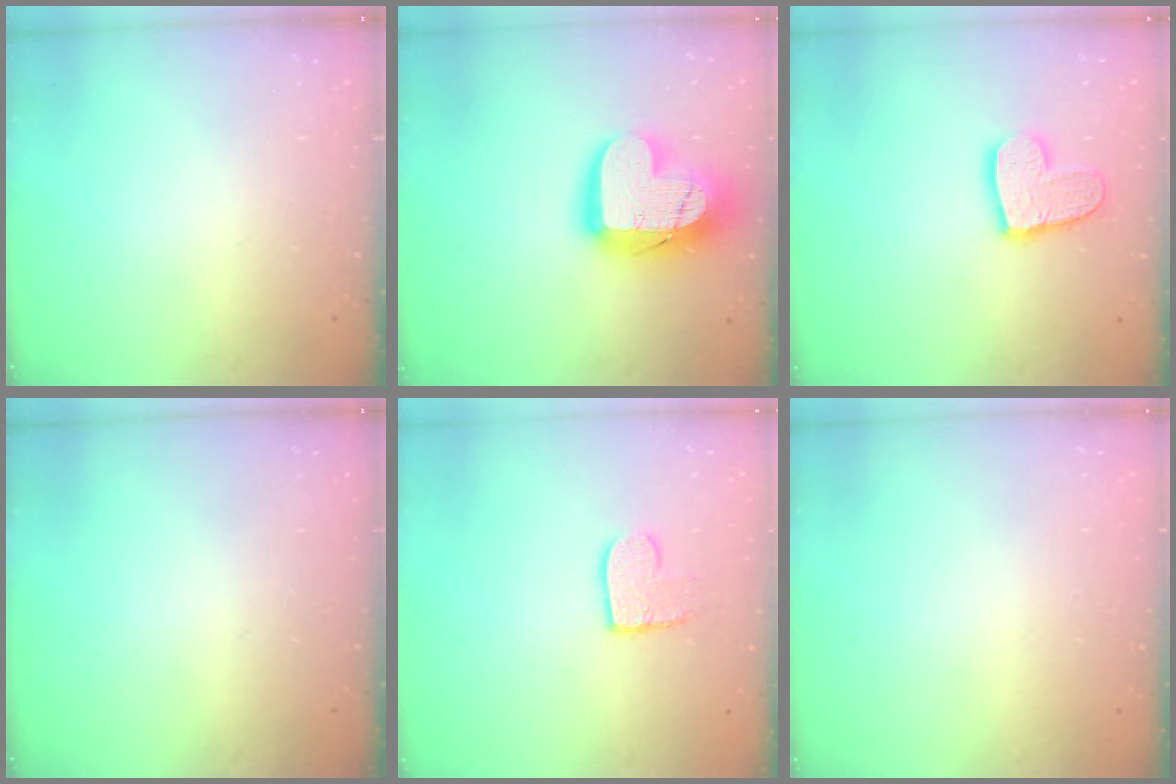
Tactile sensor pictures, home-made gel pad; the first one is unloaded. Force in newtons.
{"total": 20.6, "press": 20.6, "slide": 1.5}
{"total": 12.2, "press": 12.2, "slide": 1.0}
{"total": 0.0}
{"total": 8.4, "press": 8.4, "slide": 0.6}
{"total": 0.5, "press": 0.5, "slide": 0.1}